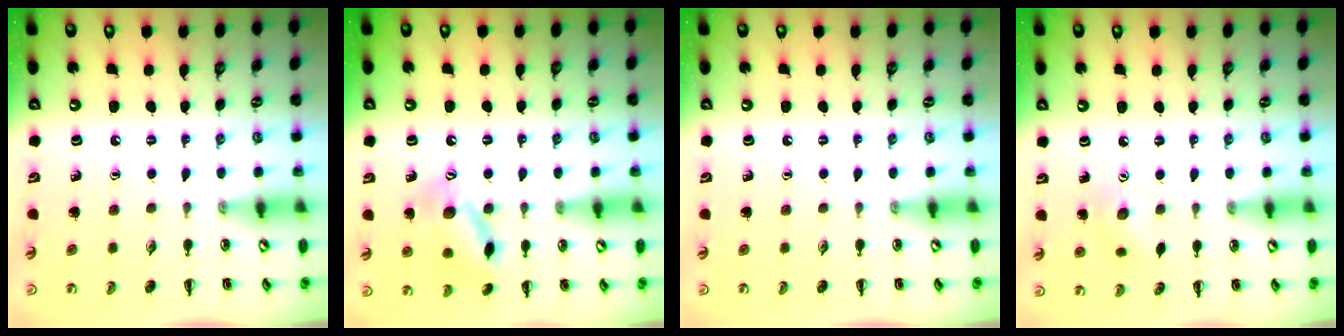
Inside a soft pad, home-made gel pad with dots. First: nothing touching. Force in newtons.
{"total": 13.0, "press": 13.0, "slide": 0.8}
{"total": 0.0}
{"total": 4.3, "press": 4.1, "slide": 1.1}